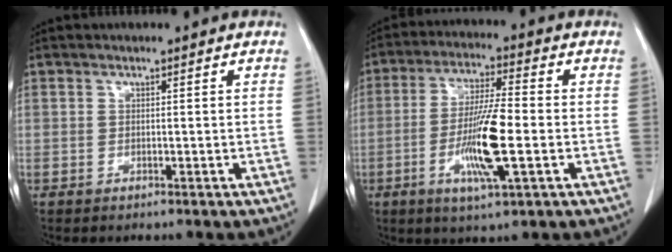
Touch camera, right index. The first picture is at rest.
{"total": 11.3, "force": [-2.7, 0.9, 10.9], "torque": [-0.209, -0.012, -0.055]}